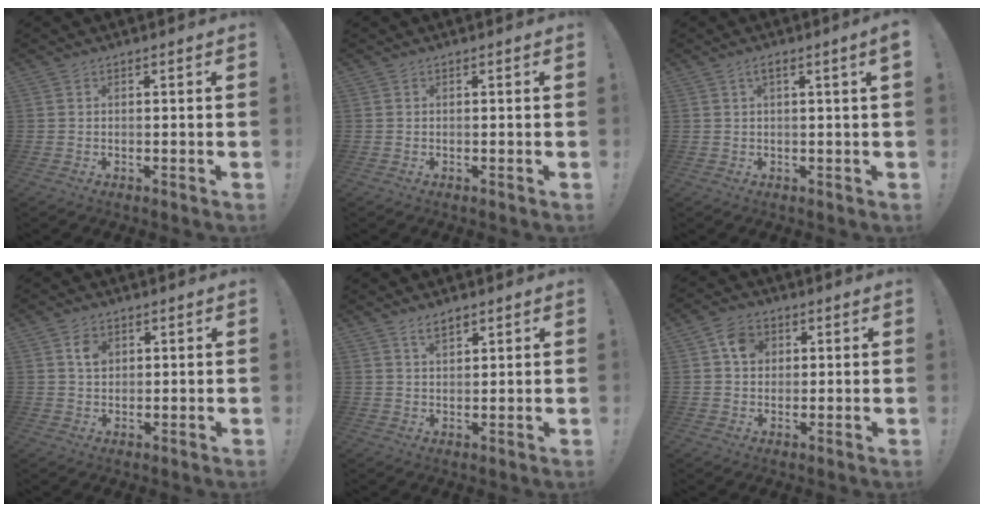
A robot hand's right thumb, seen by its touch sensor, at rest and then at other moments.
{"total": 0.0}
{"total": 2.8, "force": [0.5, -0.5, 2.7], "torque": [-0.042, -0.007, 0.005]}
{"total": 4.3, "force": [1.6, 3.1, 2.4], "torque": [-0.022, -0.007, 0.025]}
{"total": 3.8, "force": [2.8, 1.5, 2.2], "torque": [-0.025, -0.017, 0.047]}
{"total": 6.4, "force": [2.2, 5.2, 3.1], "torque": [-0.040, 0.001, 0.040]}